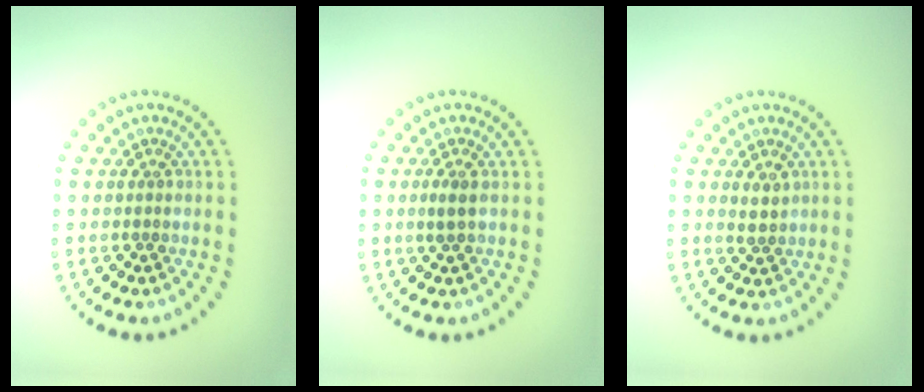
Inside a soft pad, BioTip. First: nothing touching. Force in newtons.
{"total": 1.2, "press": 1.0, "slide": 0.7}
{"total": 1.4, "press": 1.2, "slide": 0.6}